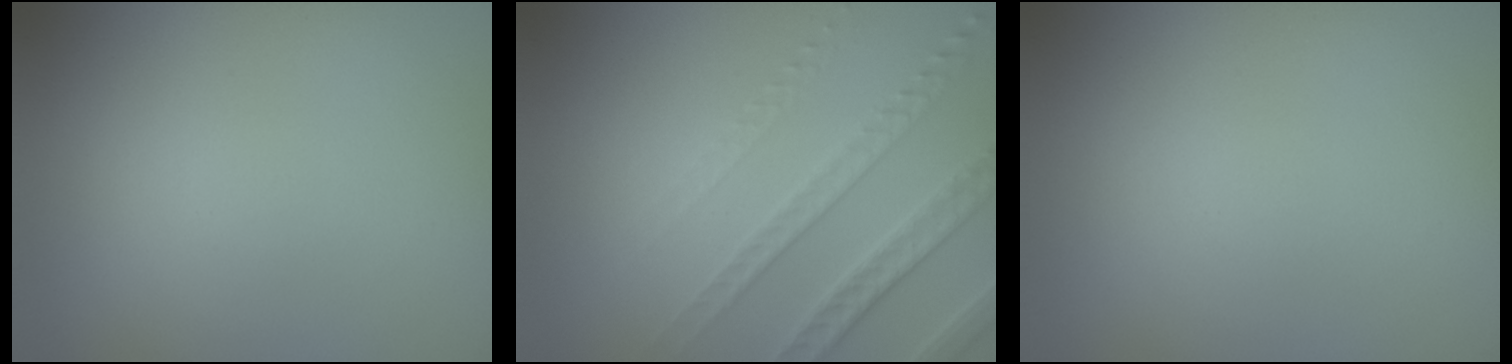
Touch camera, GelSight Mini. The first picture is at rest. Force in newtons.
{"total": 5.0, "press": 3.2, "slide": 3.9}
{"total": 0.0}